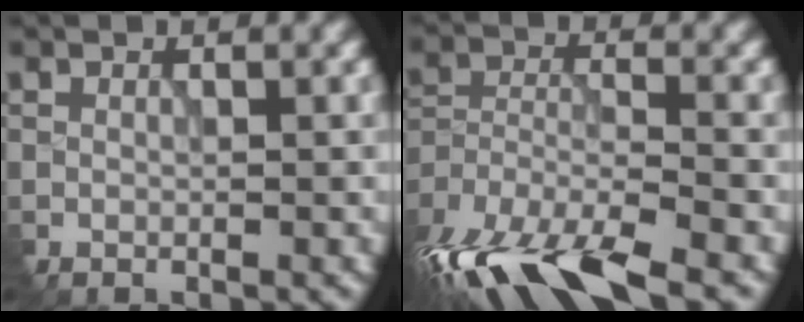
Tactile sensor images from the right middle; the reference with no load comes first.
{"total": 11.7, "force": [-8.8, 3.8, 6.7], "torque": [-0.154, -0.026, -0.149]}